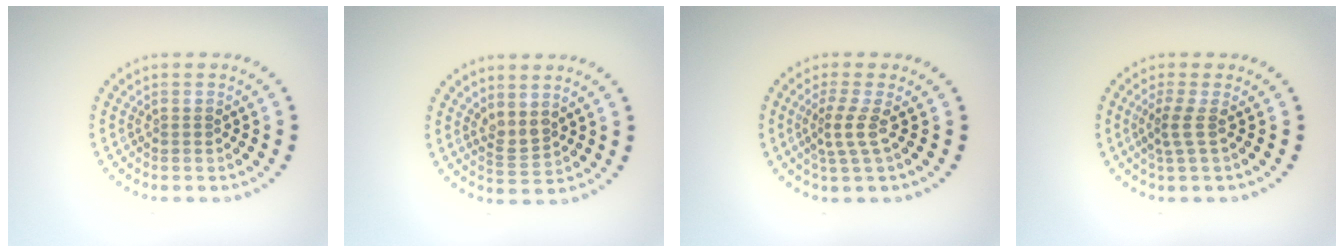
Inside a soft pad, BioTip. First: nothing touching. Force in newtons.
{"total": 1.7, "press": 1.4, "slide": 0.9}
{"total": 2.2, "press": 1.5, "slide": 1.7}
{"total": 1.9, "press": 1.2, "slide": 1.4}